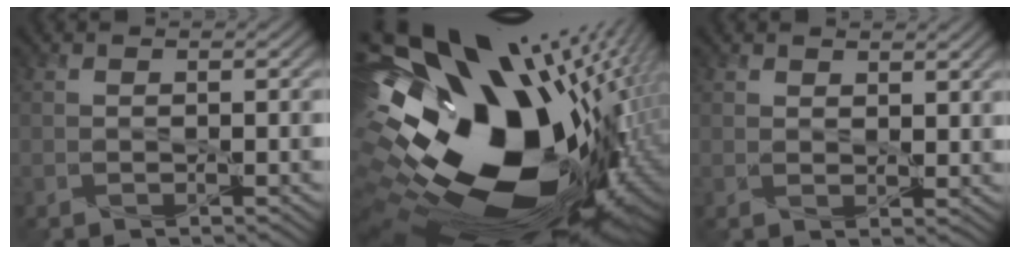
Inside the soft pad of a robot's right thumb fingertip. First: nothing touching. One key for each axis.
{"total": 22.1, "fx": 2.0, "fy": 12.7, "fz": 18.0, "tx": -0.345, "ty": -0.068, "tz": 0.057}
{"total": 2.1, "fx": 1.7, "fy": 0.9, "fz": 0.8, "tx": -0.016, "ty": 0.000, "tz": 0.034}